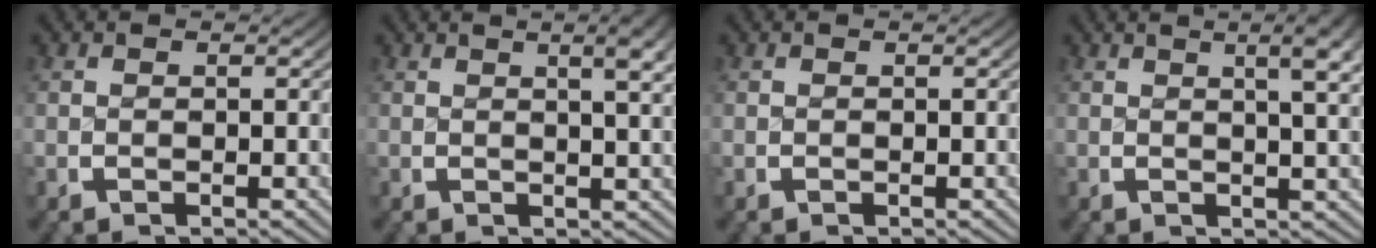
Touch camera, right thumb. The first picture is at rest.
{"total": 4.5, "force": [1.9, 1.5, 3.8], "torque": [-0.035, 0.009, 0.024]}
{"total": 0.0}
{"total": 5.6, "force": [2.4, 1.9, 4.7], "torque": [-0.043, 0.012, 0.030]}